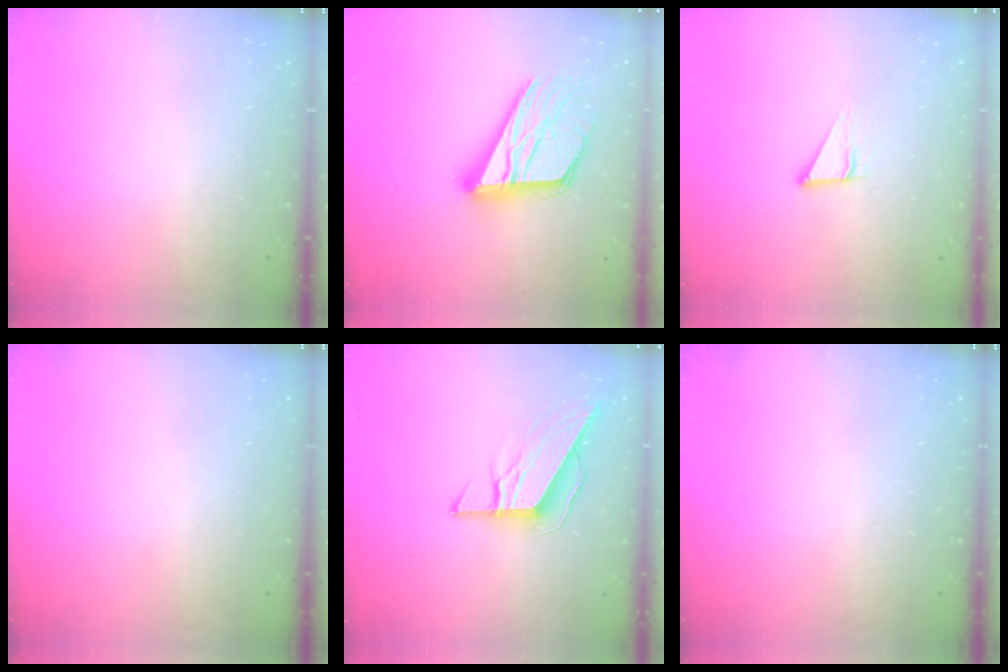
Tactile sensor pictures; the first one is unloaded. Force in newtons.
{"total": 21.7, "press": 21.7, "slide": 1.5}
{"total": 2.9, "press": 2.9, "slide": 0.2}
{"total": 0.0}
{"total": 9.2, "press": 9.2, "slide": 0.6}
{"total": 0.0}